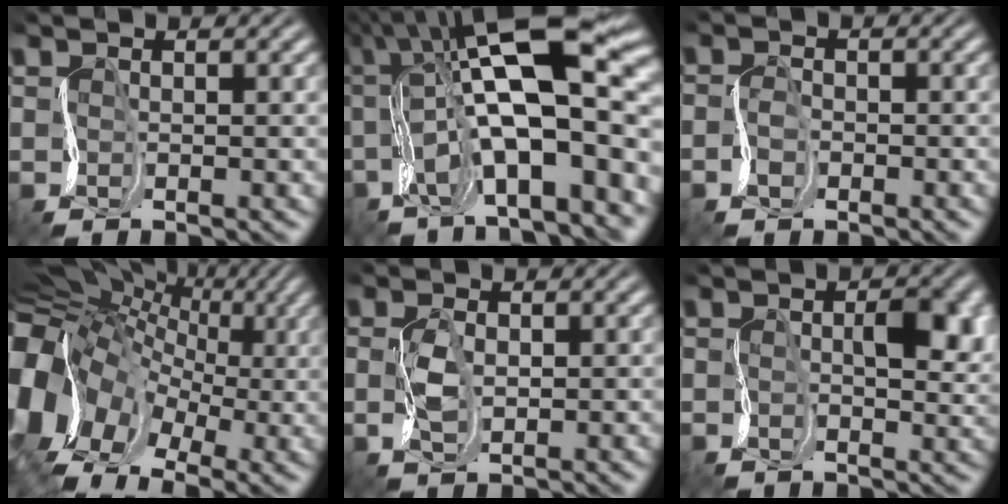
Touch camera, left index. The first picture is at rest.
{"total": 16.2, "force": [0.8, 5.7, 15.2], "torque": [-0.266, 0.034, 0.024]}
{"total": 1.0, "force": [-0.9, 0.4, 0.1], "torque": [-0.016, 0.007, -0.026]}
{"total": 16.8, "force": [-0.9, 13.5, 9.8], "torque": [-0.204, 0.009, -0.003]}
{"total": 1.0, "force": [0.2, 0.6, 0.7], "torque": [-0.042, 0.006, 0.004]}
{"total": 4.0, "force": [0.9, 1.9, 3.4], "torque": [-0.062, 0.007, 0.010]}